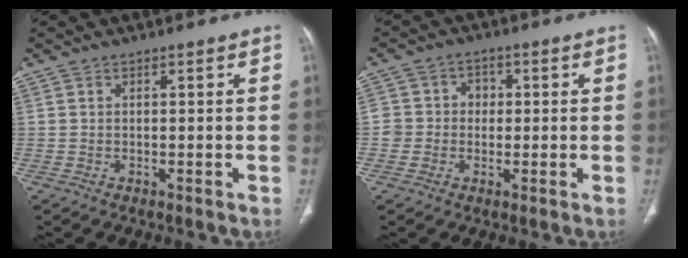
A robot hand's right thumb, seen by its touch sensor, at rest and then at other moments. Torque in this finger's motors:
{"motor_torque": [0.68, 0.60, 0.19, 0.35, 0.00]}